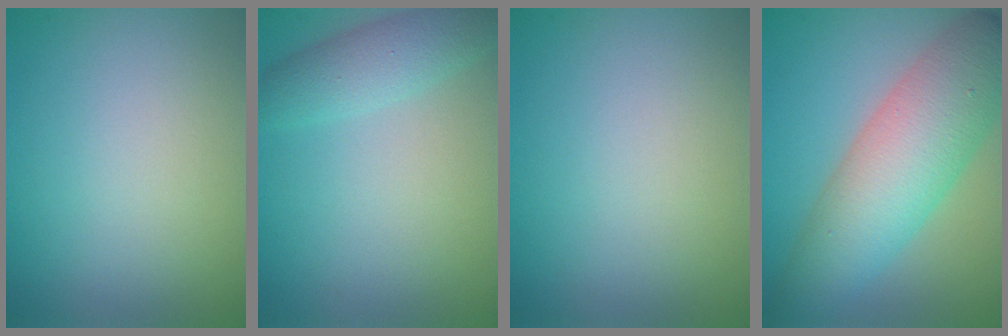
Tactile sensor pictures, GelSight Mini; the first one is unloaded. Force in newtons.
{"total": 3.1, "press": 3.1, "slide": 0.1}
{"total": 0.0}
{"total": 8.4, "press": 8.4, "slide": 0.1}